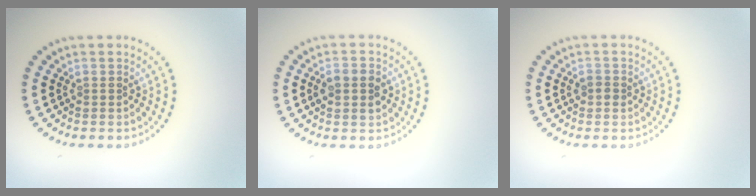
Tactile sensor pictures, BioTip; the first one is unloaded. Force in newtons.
{"total": 2.7, "press": 2.7, "slide": 0.1}
{"total": 0.9, "press": 0.9, "slide": 0.1}